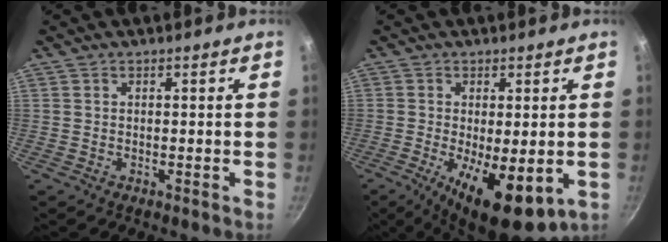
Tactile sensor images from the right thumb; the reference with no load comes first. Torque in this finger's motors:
{"motor_torque": [0.18, 0.96, 1.43, -0.42, 0.11]}